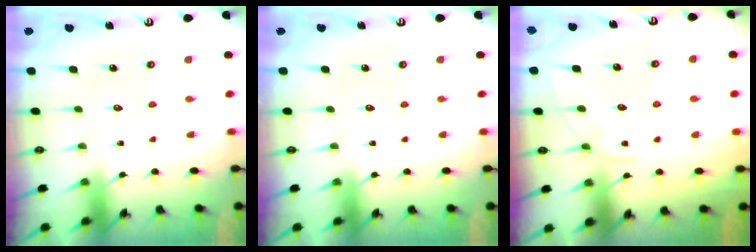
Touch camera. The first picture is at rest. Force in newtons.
{"total": 0.0}
{"total": 4.6, "press": 4.6, "slide": 0.6}